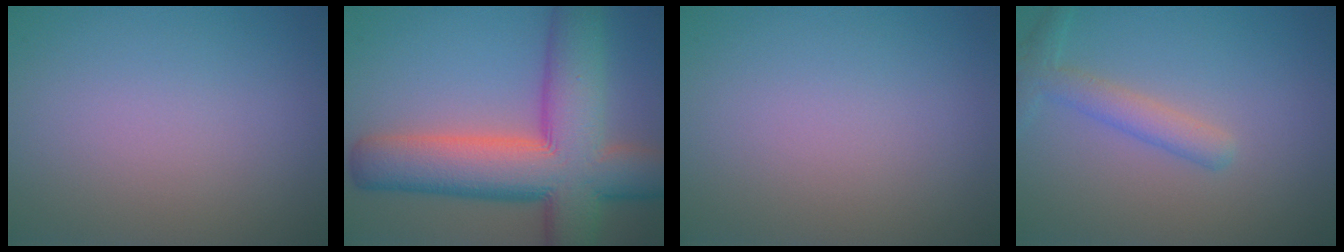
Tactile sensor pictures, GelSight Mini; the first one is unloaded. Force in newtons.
{"total": 13.1, "press": 13.1, "slide": 0.7}
{"total": 0.0}
{"total": 2.6, "press": 2.6, "slide": 0.1}